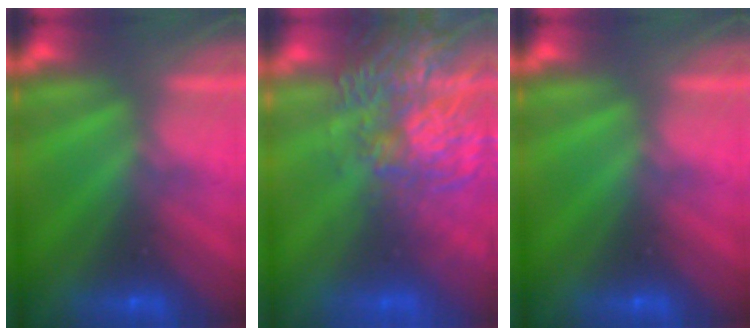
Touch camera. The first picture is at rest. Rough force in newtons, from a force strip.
{"total": 6.6}
{"total": 0.0}